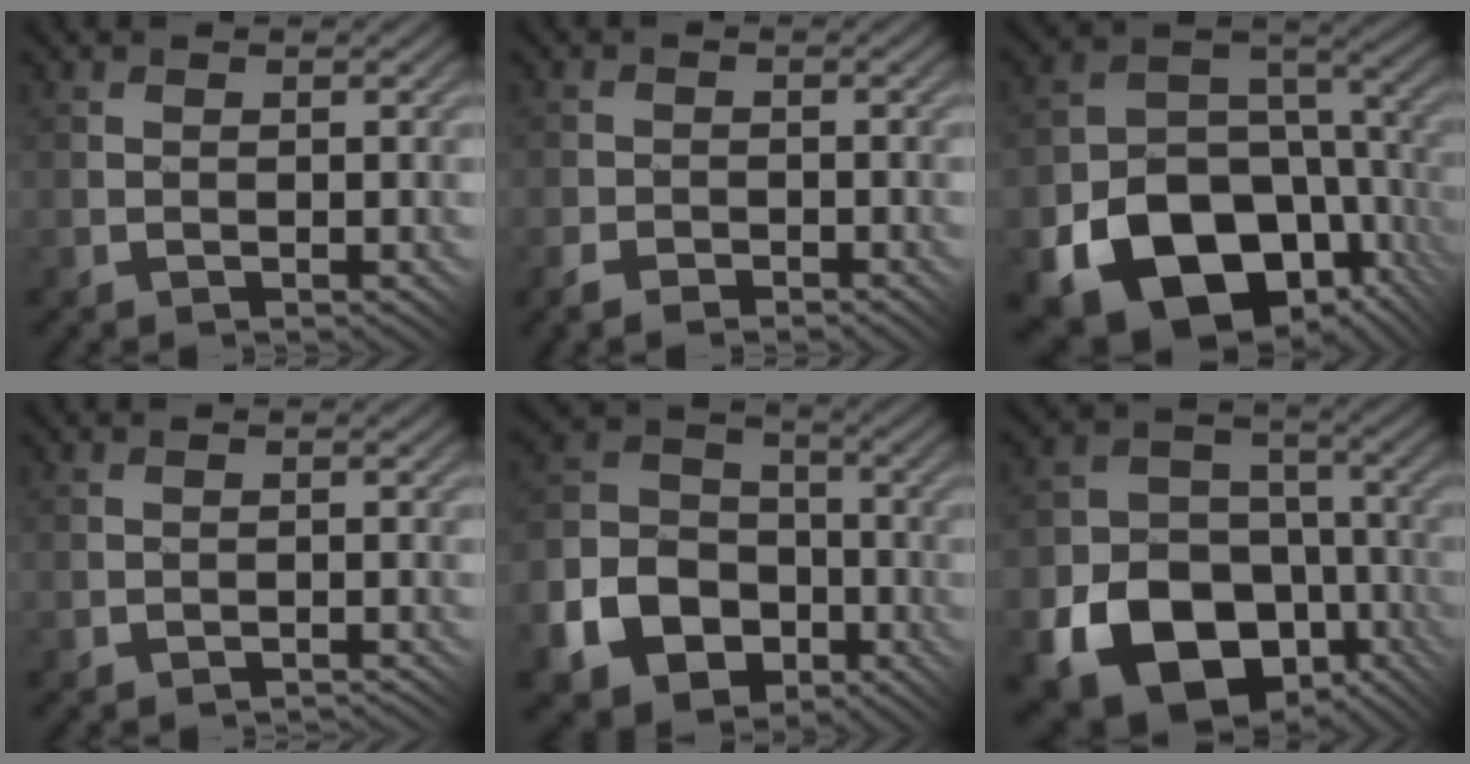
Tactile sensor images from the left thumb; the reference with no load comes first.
{"total": 2.7, "force": [-2.0, 1.3, 1.2], "torque": [-0.022, -0.003, -0.041]}
{"total": 19.4, "force": [-8.9, 13.8, 10.3], "torque": [-0.205, -0.034, -0.117]}
{"total": 1.0, "force": [-0.8, -0.4, -0.6], "torque": [0.012, 0.007, -0.021]}
{"total": 12.9, "force": [-6.5, 9.5, 5.8], "torque": [-0.164, -0.035, -0.122]}
{"total": 17.8, "force": [-8.7, 13.3, 7.9], "torque": [-0.155, -0.046, -0.148]}